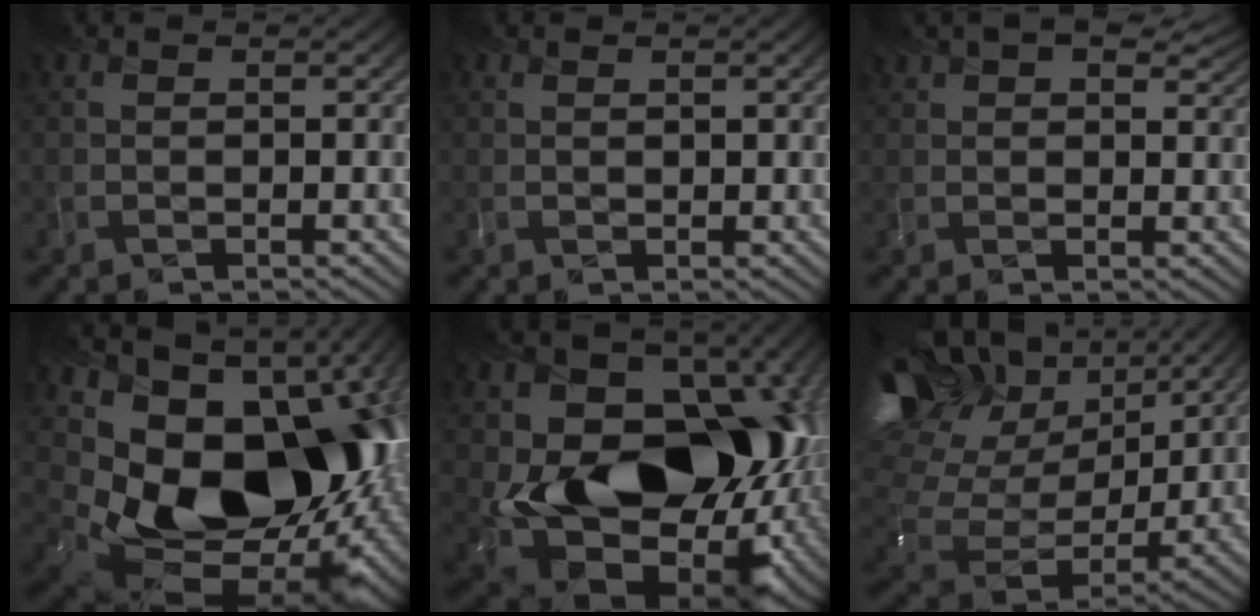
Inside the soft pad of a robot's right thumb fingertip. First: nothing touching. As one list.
[{"total": 0.7, "force": [0.5, 0.3, 0.4], "torque": [-0.003, -0.006, 0.016]}, {"total": 5.8, "force": [3.7, 2.8, 3.6], "torque": [-0.050, -0.001, 0.052]}, {"total": 19.6, "force": [0.9, 14.3, 13.3], "torque": [-0.247, -0.057, 0.073]}, {"total": 16.8, "force": [0.9, 12.5, 11.3], "torque": [-0.156, -0.042, 0.030]}, {"total": 16.4, "force": [7.8, 11.1, 9.1], "torque": [-0.227, 0.020, 0.150]}]